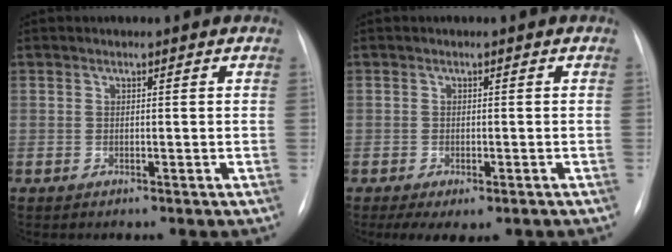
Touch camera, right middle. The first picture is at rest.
{"total": 4.5, "force": [-2.8, 2.0, 2.9], "torque": [-0.041, -0.008, -0.038]}